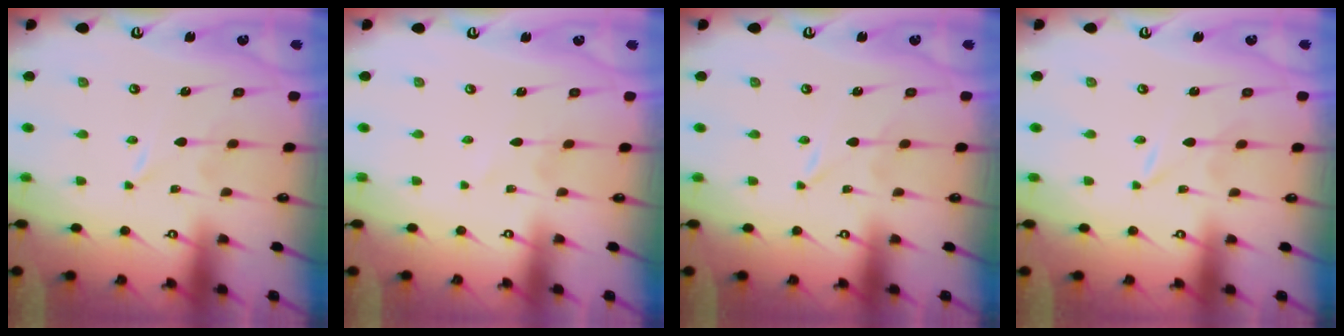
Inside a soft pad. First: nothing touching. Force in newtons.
{"total": 1.2, "press": 1.2, "slide": 0.1}
{"total": 0.0}
{"total": 0.0}